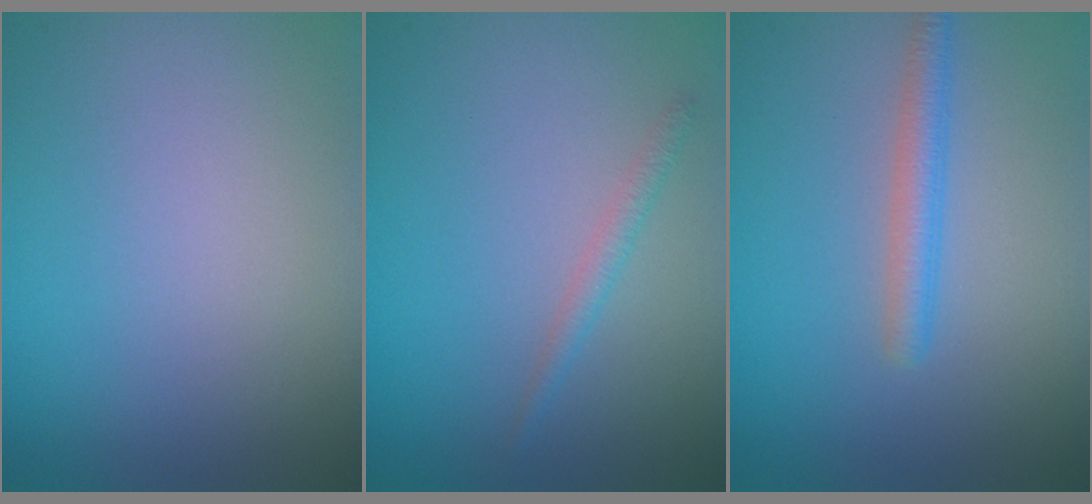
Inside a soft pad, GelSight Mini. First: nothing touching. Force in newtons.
{"total": 1.2, "press": 1.1, "slide": 0.0}
{"total": 2.3, "press": 2.3, "slide": 0.1}